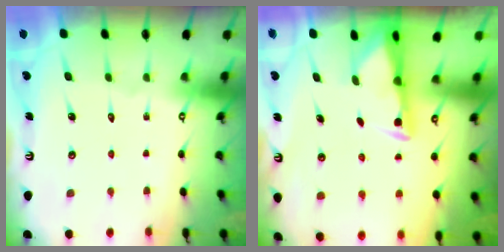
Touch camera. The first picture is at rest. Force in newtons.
{"total": 3.0, "press": 3.0, "slide": 0.5}